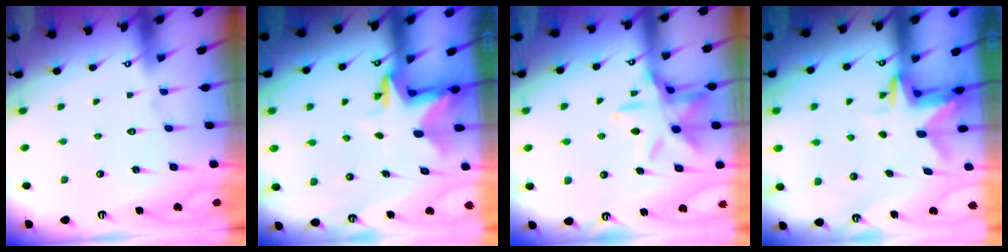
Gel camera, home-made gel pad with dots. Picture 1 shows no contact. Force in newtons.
{"total": 4.0, "press": 4.0, "slide": 0.4}
{"total": 13.9, "press": 13.9, "slide": 0.9}
{"total": 3.0, "press": 3.0, "slide": 0.3}